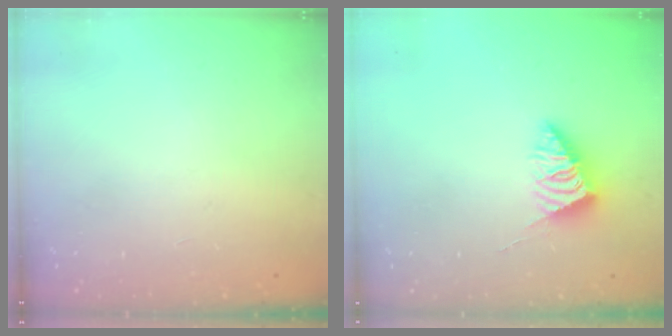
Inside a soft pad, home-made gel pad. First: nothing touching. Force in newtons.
{"total": 3.8, "press": 3.8, "slide": 0.5}